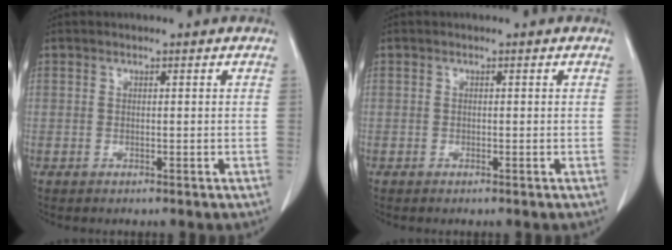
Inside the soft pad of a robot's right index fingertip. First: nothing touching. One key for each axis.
{"total": 0.0}